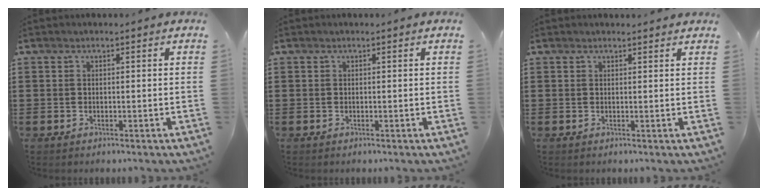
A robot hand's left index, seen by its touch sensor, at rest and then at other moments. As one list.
[{"total": 0.0}, {"total": 0.9, "force": [0.9, 0.0, 0.2], "torque": [-0.006, -0.001, 0.018]}]